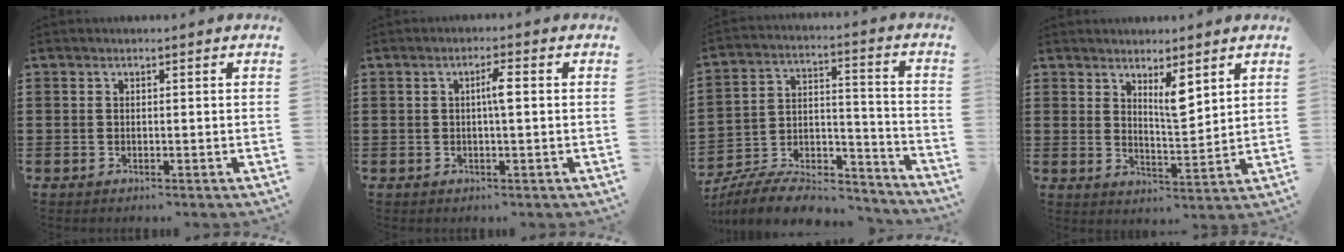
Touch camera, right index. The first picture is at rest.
{"total": 2.7, "force": [0.1, 0.2, 2.6], "torque": [-0.050, 0.000, 0.000]}
{"total": 8.5, "force": [-7.5, 2.3, 3.1], "torque": [-0.049, 0.016, -0.144]}
{"total": 5.3, "force": [3.6, 1.2, 3.7], "torque": [-0.064, -0.012, 0.060]}